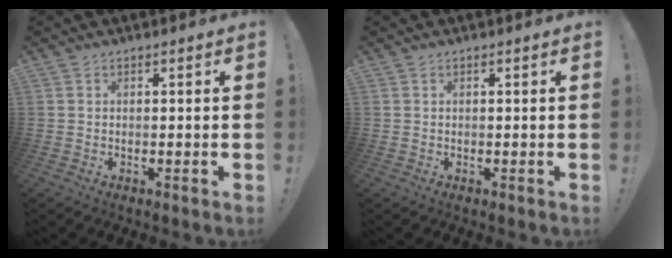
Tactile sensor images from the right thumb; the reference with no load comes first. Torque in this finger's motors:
{"motor_torque": [0.03, -0.01, -0.10, 0.13, -0.06]}